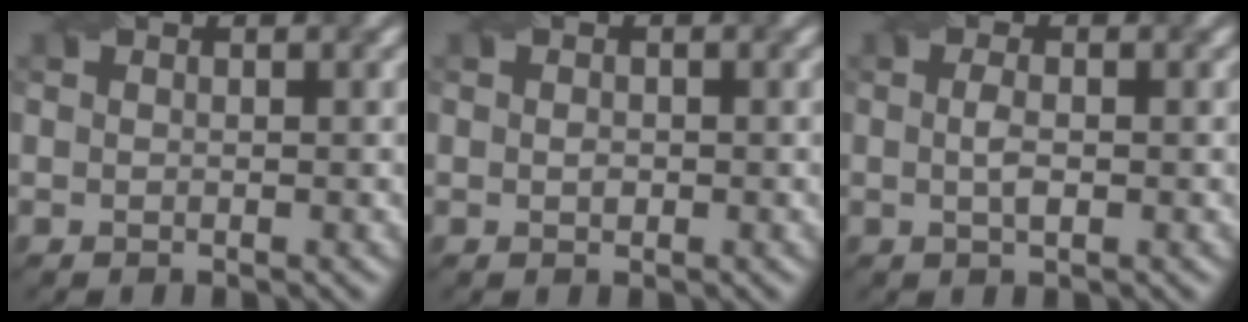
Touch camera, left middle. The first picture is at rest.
{"total": 0.8, "force": [-0.1, 0.6, 0.5], "torque": [-0.010, -0.002, -0.002]}
{"total": 1.6, "force": [-0.1, 0.5, 1.5], "torque": [-0.033, 0.002, -0.002]}